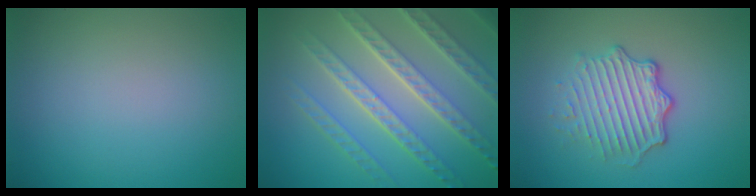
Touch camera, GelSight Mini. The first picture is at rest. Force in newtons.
{"total": 8.3, "press": 5.8, "slide": 5.9}
{"total": 4.8, "press": 3.5, "slide": 3.3}